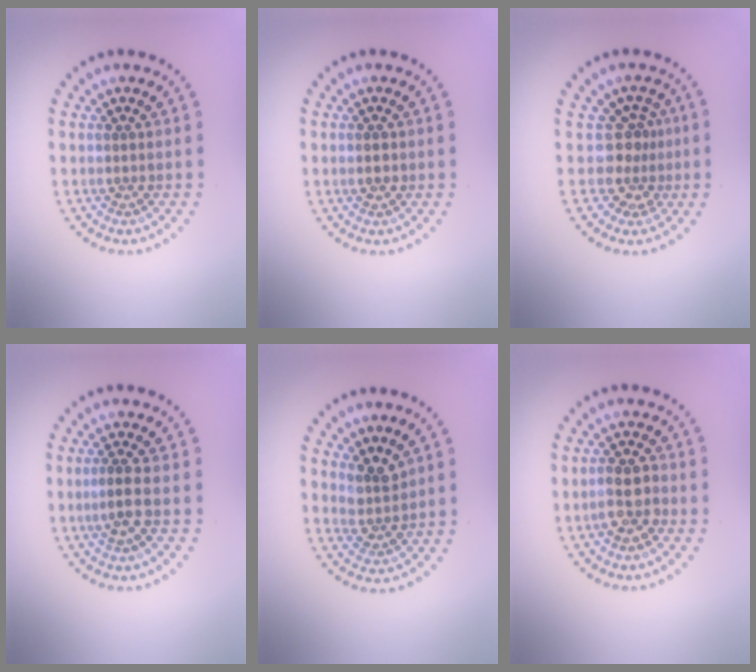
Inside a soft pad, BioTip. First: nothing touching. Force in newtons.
{"total": 1.8, "press": 1.8, "slide": 0.1}
{"total": 2.8, "press": 2.0, "slide": 1.9}
{"total": 1.8, "press": 1.5, "slide": 1.0}
{"total": 2.5, "press": 2.0, "slide": 1.6}
{"total": 2.6, "press": 2.4, "slide": 1.0}